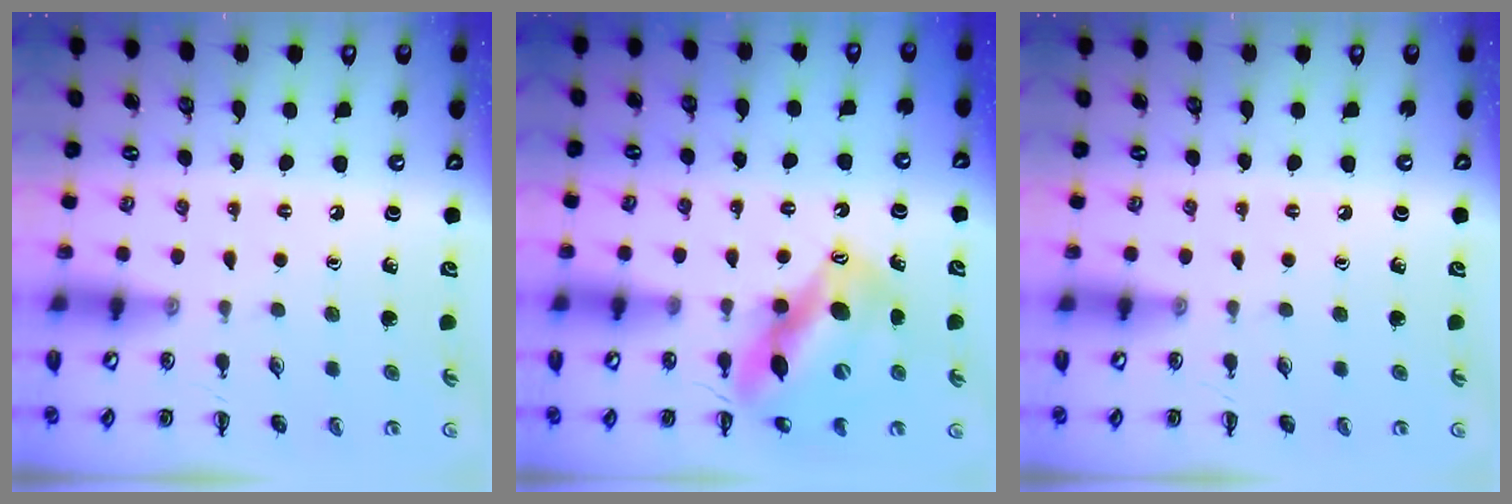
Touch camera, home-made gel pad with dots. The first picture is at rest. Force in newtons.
{"total": 13.6, "press": 13.2, "slide": 3.4}
{"total": 0.0}